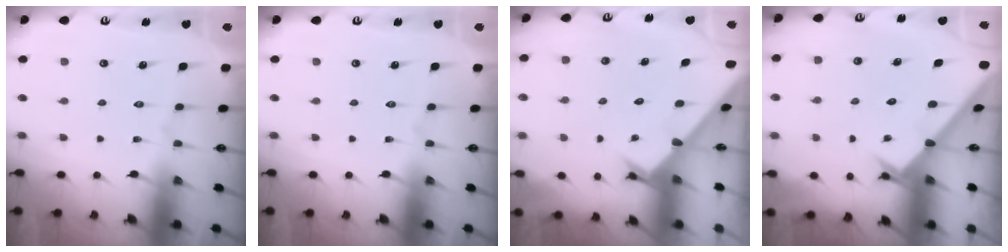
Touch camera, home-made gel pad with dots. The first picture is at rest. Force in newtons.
{"total": 0.0}
{"total": 2.7, "press": 2.7, "slide": 0.3}
{"total": 2.1, "press": 2.1, "slide": 0.2}